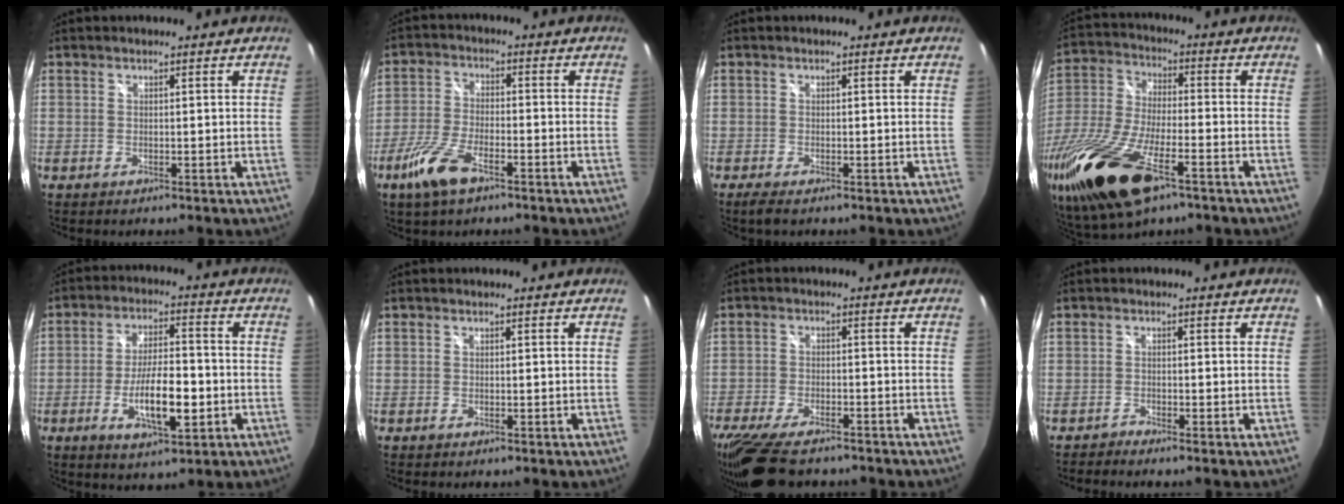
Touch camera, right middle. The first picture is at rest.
{"total": 8.5, "force": [-5.2, 3.0, 6.0], "torque": [-0.145, -0.007, -0.104]}
{"total": 2.0, "force": [-1.3, 0.2, 1.4], "torque": [-0.029, -0.009, -0.023]}
{"total": 25.6, "force": [-14.2, 9.7, 18.9], "torque": [-0.418, -0.063, -0.264]}
{"total": 10.8, "force": [-3.4, 3.5, 9.6], "torque": [-0.182, -0.005, -0.053]}
{"total": 0.0}
{"total": 14.6, "force": [-11.6, 4.8, 7.5], "torque": [-0.176, -0.042, -0.197]}
{"total": 1.4, "force": [-1.3, -0.3, 0.2], "torque": [-0.007, -0.007, -0.026]}